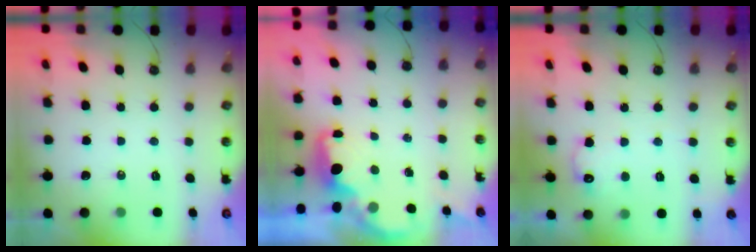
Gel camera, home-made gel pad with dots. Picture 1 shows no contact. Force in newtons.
{"total": 1.6, "press": 1.5, "slide": 0.7}
{"total": 9.7, "press": 9.7, "slide": 0.5}